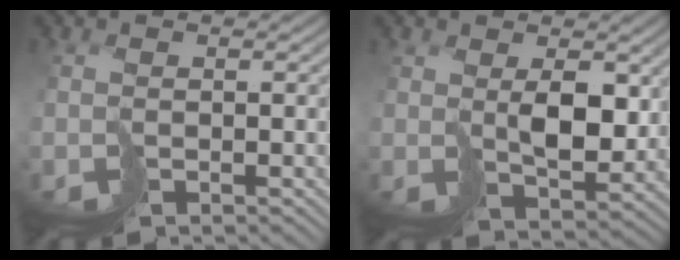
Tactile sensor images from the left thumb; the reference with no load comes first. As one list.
[{"total": 5.0, "force": [2.6, 2.4, 3.6], "torque": [-0.073, -0.009, 0.061]}]